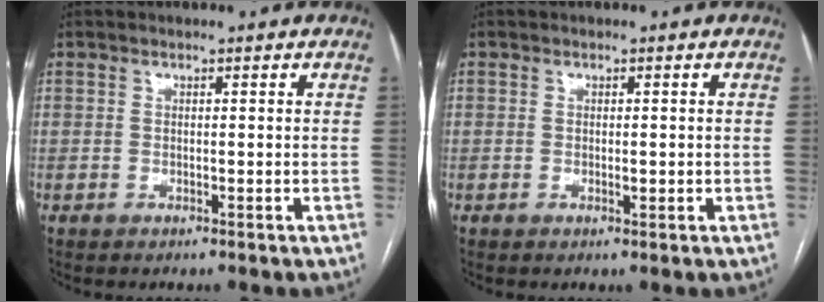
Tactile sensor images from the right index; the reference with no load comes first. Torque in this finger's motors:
{"motor_torque": [-0.31, 0.58, -0.11, -0.02]}